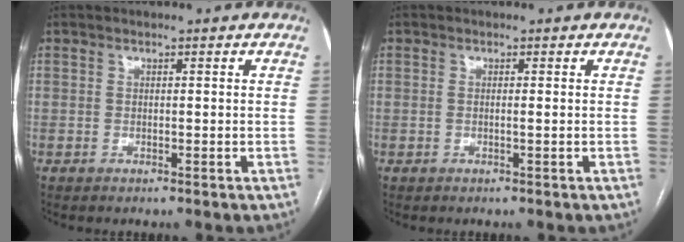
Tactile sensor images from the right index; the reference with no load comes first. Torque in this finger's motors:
{"motor_torque": [-0.09, 0.00, -0.05, 0.00]}